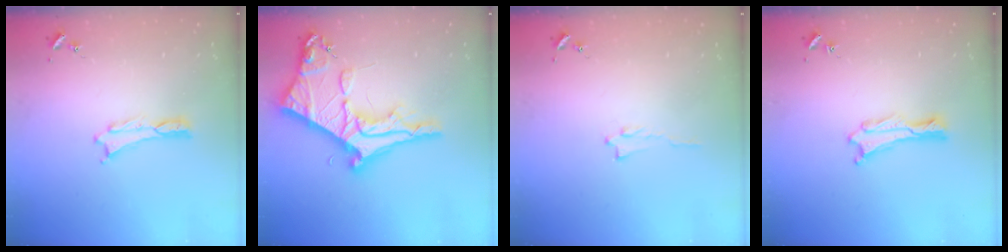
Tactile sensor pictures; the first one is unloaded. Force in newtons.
{"total": 9.8, "press": 9.8, "slide": 1.1}
{"total": 0.6, "press": 0.6, "slide": 0.1}
{"total": 0.8, "press": 0.7, "slide": 0.2}